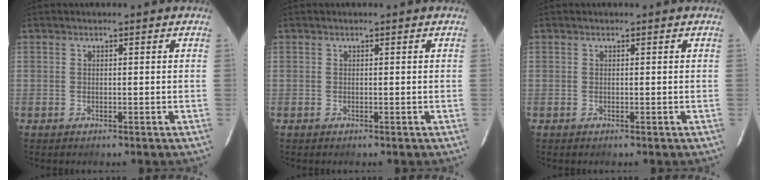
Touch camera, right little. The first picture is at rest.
{"total": 0.0}
{"total": 0.0}